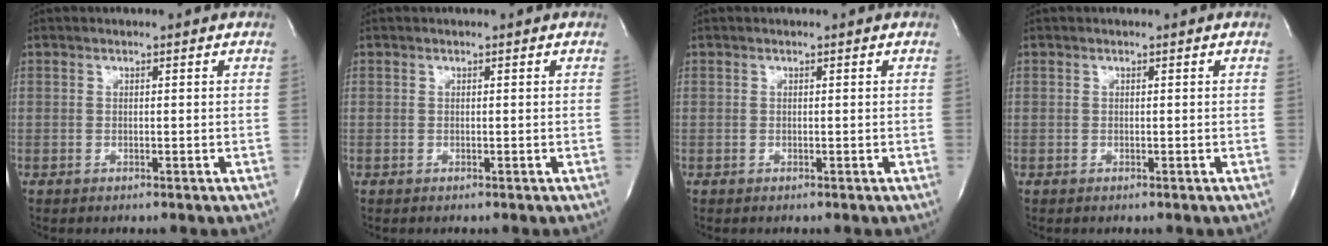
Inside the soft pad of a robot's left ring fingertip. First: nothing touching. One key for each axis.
{"total": 0.0}
{"total": 0.0}
{"total": 0.0}